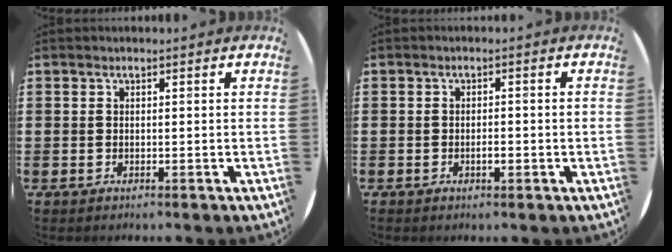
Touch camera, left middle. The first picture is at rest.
{"total": 1.3, "force": [-0.5, 0.5, 1.1], "torque": [-0.021, -0.002, -0.009]}